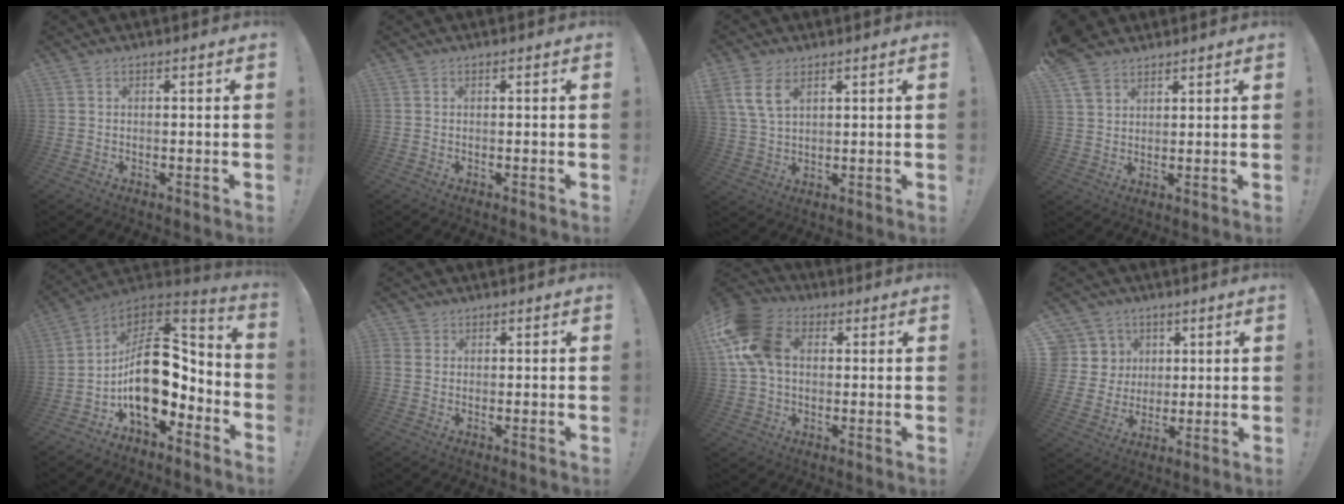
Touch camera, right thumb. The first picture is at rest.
{"total": 0.0}
{"total": 8.0, "force": [4.1, 4.6, 5.1], "torque": [-0.097, -0.007, 0.081]}
{"total": 6.7, "force": [4.9, 4.0, 2.2], "torque": [-0.033, -0.024, 0.097]}
{"total": 20.1, "force": [-1.7, 12.6, 15.6], "torque": [-0.259, 0.011, -0.018]}
{"total": 2.4, "force": [1.0, 2.1, 0.6], "torque": [-0.009, 0.000, 0.019]}
{"total": 16.2, "force": [3.8, 11.7, 10.5], "torque": [-0.199, 0.005, 0.075]}
{"total": 9.8, "force": [3.4, 8.9, 2.3], "torque": [-0.035, -0.018, 0.076]}